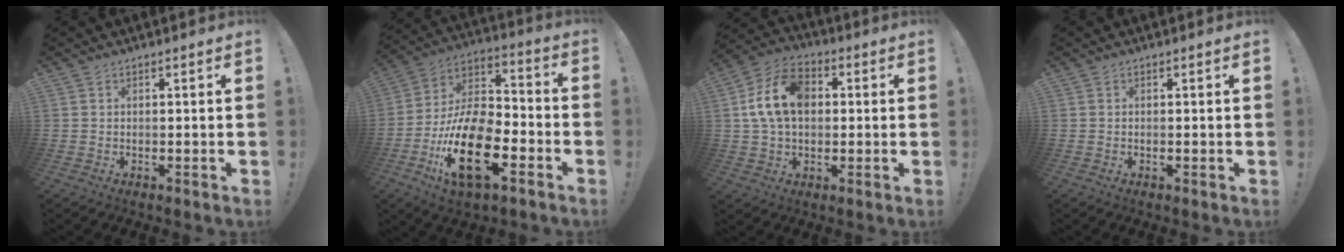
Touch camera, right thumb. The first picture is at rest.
{"total": 21.8, "force": [-9.6, 10.3, 16.5], "torque": [-0.327, 0.054, -0.160]}
{"total": 14.3, "force": [2.2, 10.0, 10.0], "torque": [-0.189, 0.012, 0.044]}
{"total": 0.0}